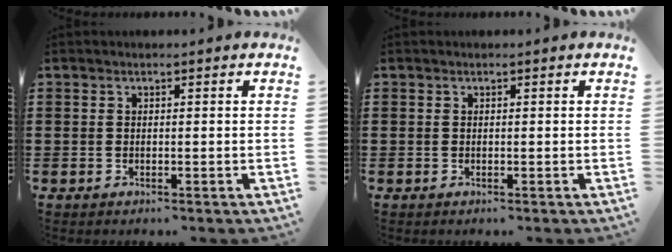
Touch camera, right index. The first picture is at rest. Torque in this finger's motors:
{"motor_torque": [-0.11, 0.46, 0.00, 0.00]}